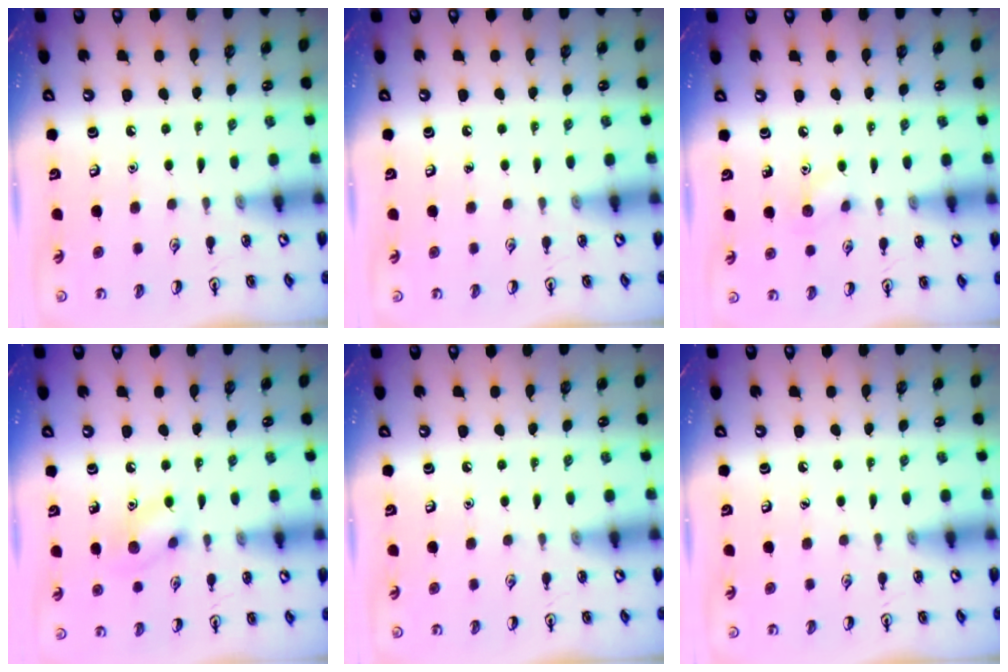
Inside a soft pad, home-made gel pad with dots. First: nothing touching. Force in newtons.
{"total": 0.0}
{"total": 5.7, "press": 5.4, "slide": 1.9}
{"total": 7.8, "press": 7.6, "slide": 1.5}
{"total": 0.0}
{"total": 0.0}